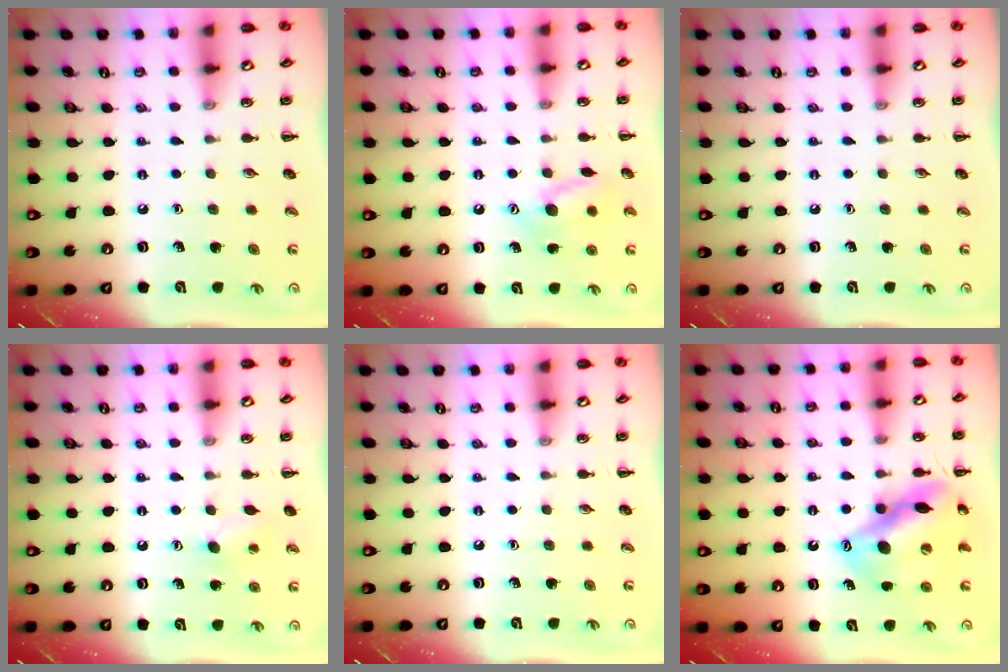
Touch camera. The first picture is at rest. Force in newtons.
{"total": 11.4, "press": 11.4, "slide": 0.6}
{"total": 0.0}
{"total": 6.5, "press": 6.3, "slide": 1.5}
{"total": 0.0}
{"total": 14.5, "press": 13.9, "slide": 4.3}